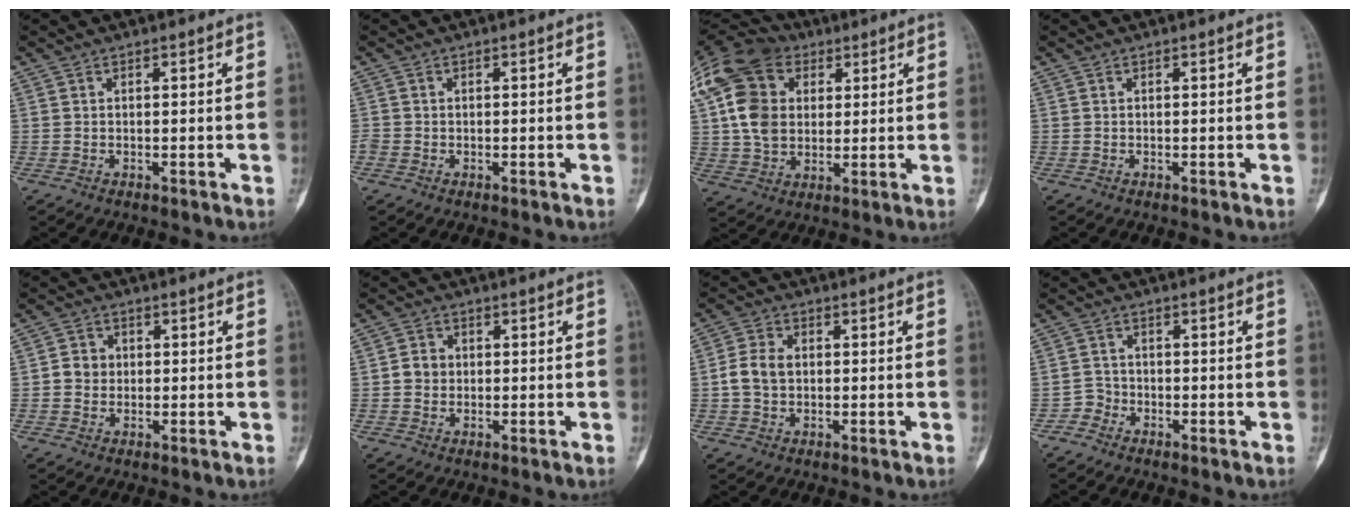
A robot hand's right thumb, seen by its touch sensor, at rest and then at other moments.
{"total": 1.1, "force": [-0.2, 1.0, 0.2], "torque": [0.001, 0.004, -0.005]}
{"total": 18.4, "force": [4.9, 13.9, 11.1], "torque": [-0.217, 0.016, 0.088]}
{"total": 0.0}
{"total": 3.6, "force": [0.1, 3.3, 1.3], "torque": [-0.002, 0.007, -0.003]}
{"total": 3.2, "force": [0.0, 3.0, 1.3], "torque": [-0.007, 0.007, -0.004]}
{"total": 5.5, "force": [0.0, 4.2, 3.5], "torque": [-0.064, 0.012, -0.004]}
{"total": 2.3, "force": [-1.6, 1.7, -0.3], "torque": [0.015, 0.008, -0.038]}